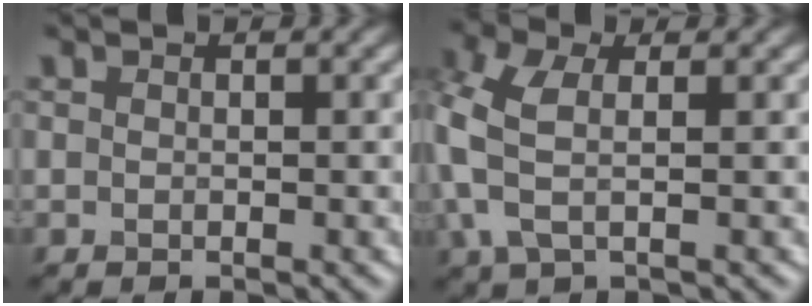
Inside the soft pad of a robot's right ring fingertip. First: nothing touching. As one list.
[{"total": 5.3, "force": [0.1, 2.7, 4.5], "torque": [-0.121, 0.006, -0.006]}]